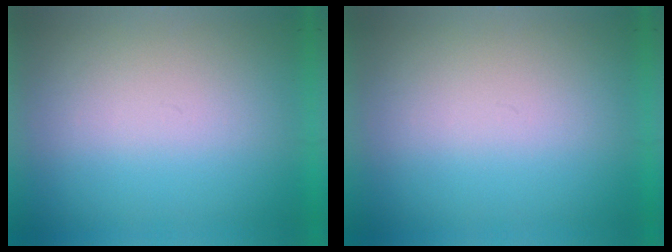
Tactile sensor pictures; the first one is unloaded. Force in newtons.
{"total": 0.0}